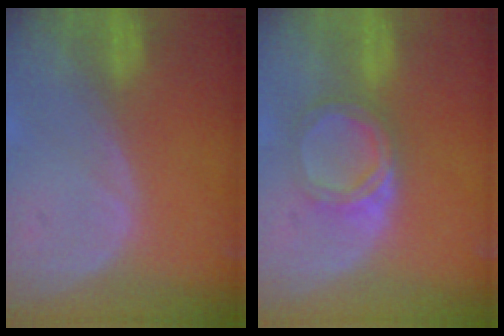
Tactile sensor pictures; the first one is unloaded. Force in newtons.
{"total": 4.8, "press": 4.8, "slide": 0.3}